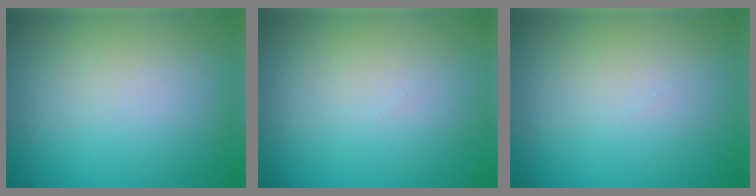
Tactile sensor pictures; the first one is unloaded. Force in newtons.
{"total": 0.0}
{"total": 0.0}